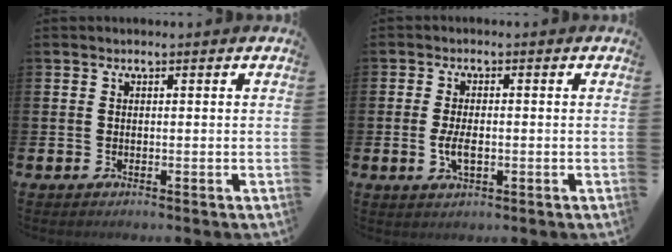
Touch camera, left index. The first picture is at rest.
{"total": 3.3, "force": [-0.4, 1.6, 2.9], "torque": [-0.041, -0.003, -0.010]}